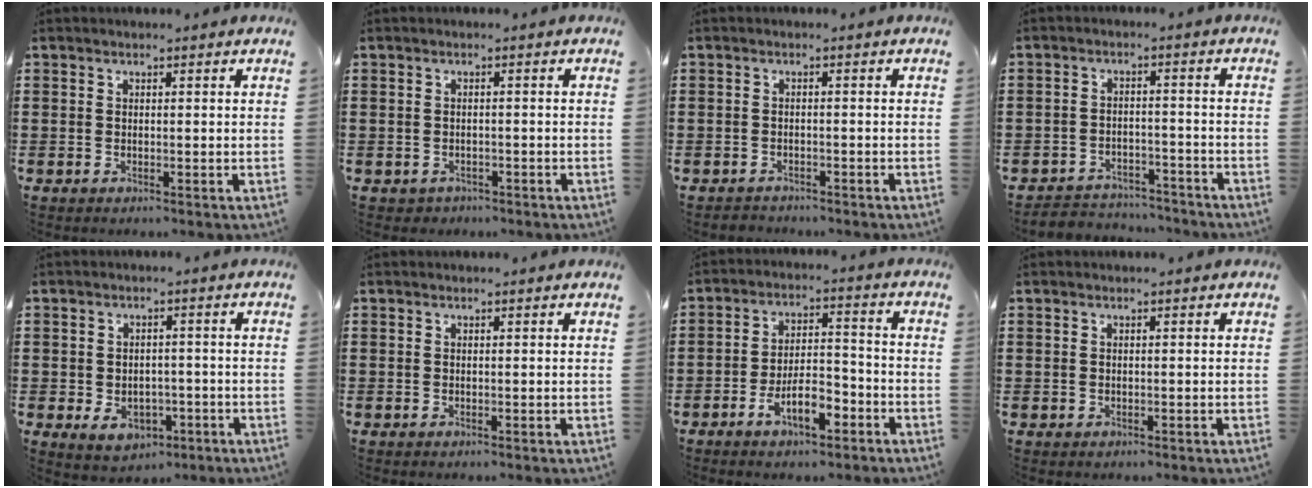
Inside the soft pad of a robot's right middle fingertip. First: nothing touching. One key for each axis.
{"total": 0.8, "fx": -0.6, "fy": 0.6, "fz": 0.0, "tx": -0.004, "ty": 0.002, "tz": -0.015}
{"total": 1.3, "fx": -1.2, "fy": 0.4, "fz": -0.2, "tx": -0.001, "ty": 0.003, "tz": -0.028}
{"total": 3.8, "fx": -3.6, "fy": 0.9, "fz": -0.2, "tx": -0.003, "ty": 0.004, "tz": -0.079}
{"total": 4.1, "fx": -1.8, "fy": 3.1, "fz": 1.9, "tx": -0.023, "ty": -0.002, "tz": -0.038}
{"total": 0.0}
{"total": 7.4, "fx": -4.2, "fy": 2.7, "fz": 5.5, "tx": -0.100, "ty": 0.008, "tz": -0.076}
{"total": 0.0}